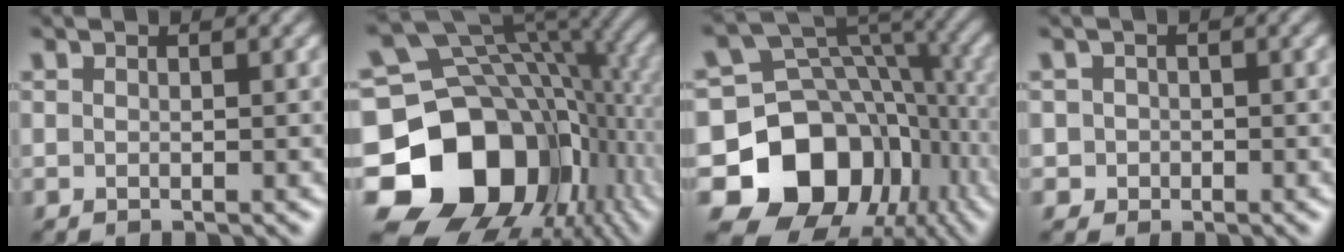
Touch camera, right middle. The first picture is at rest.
{"total": 17.9, "force": [-4.1, 14.2, 10.1], "torque": [-0.191, -0.025, -0.064]}
{"total": 12.8, "force": [-4.7, 10.4, 5.9], "torque": [-0.105, -0.009, -0.089]}
{"total": 1.2, "force": [-0.2, 1.1, -0.2], "torque": [0.010, -0.005, -0.002]}